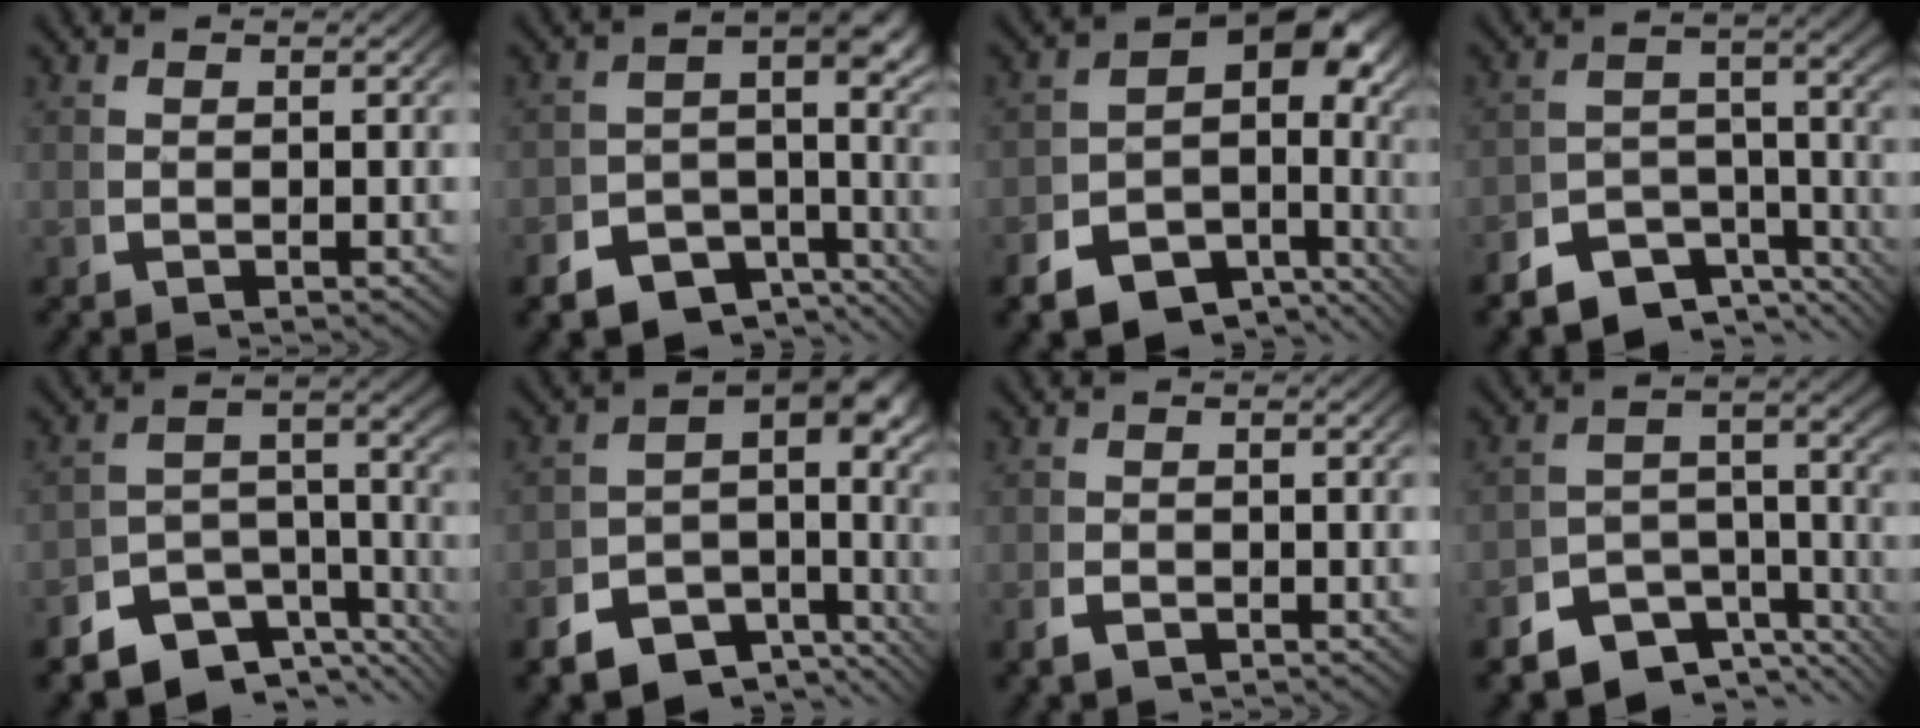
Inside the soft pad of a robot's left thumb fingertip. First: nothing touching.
{"total": 9.8, "force": [-4.6, 6.9, 5.4], "torque": [-0.063, -0.029, -0.076]}
{"total": 13.1, "force": [-2.0, 9.2, 9.1], "torque": [-0.129, -0.009, -0.042]}
{"total": 7.1, "force": [-4.9, 3.8, 3.4], "torque": [-0.042, -0.018, -0.084]}
{"total": 8.2, "force": [-4.7, 4.7, 4.8], "torque": [-0.072, -0.022, -0.074]}
{"total": 10.5, "force": [-3.2, 6.9, 7.2], "torque": [-0.102, -0.017, -0.057]}
{"total": 1.5, "force": [-1.2, 0.8, 0.4], "torque": [-0.013, -0.008, -0.020]}
{"total": 7.6, "force": [-4.9, 4.3, 4.0], "torque": [-0.052, -0.021, -0.081]}